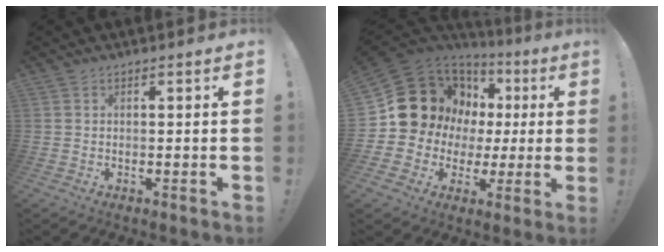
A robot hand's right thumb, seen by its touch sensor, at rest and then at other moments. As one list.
[{"total": 15.7, "force": [5.6, 13.2, 6.4], "torque": [-0.084, -0.044, 0.136]}]